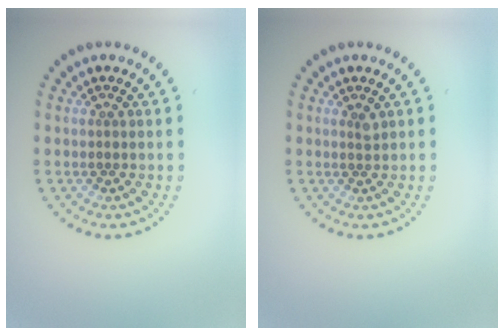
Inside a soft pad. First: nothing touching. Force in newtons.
{"total": 0.7, "press": 0.4, "slide": 0.6}